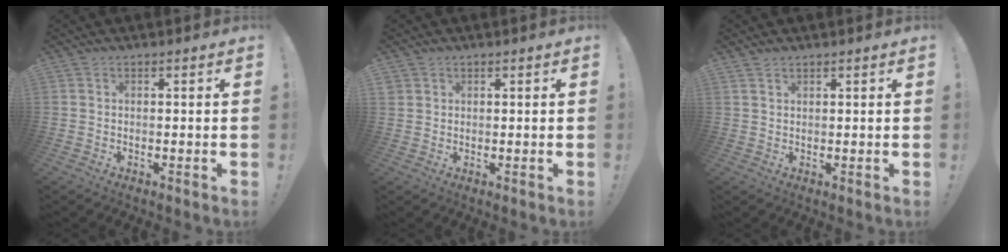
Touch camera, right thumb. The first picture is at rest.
{"total": 1.4, "force": [1.0, 1.0, 0.2], "torque": [-0.004, -0.005, 0.018]}
{"total": 1.5, "force": [1.3, 0.6, 0.5], "torque": [-0.010, -0.005, 0.025]}